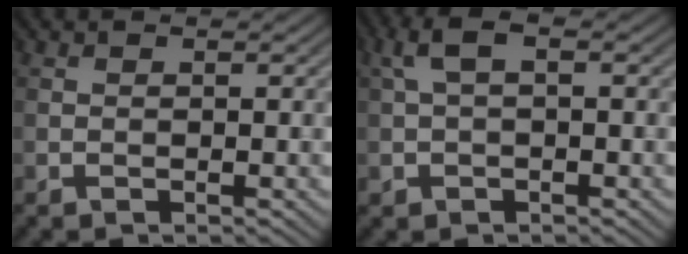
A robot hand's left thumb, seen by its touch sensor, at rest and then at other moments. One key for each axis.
{"total": 3.7, "fx": 0.6, "fy": 2.0, "fz": 3.0, "tx": -0.071, "ty": 0.011, "tz": 0.011}